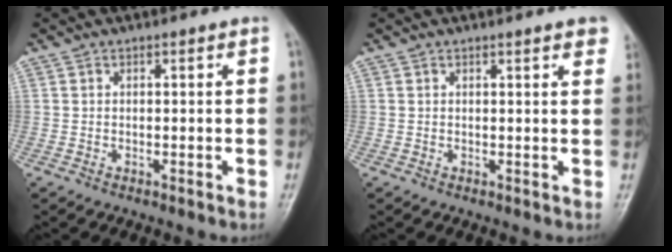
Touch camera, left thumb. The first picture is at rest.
{"total": 3.9, "force": [2.7, 0.7, 2.7], "torque": [-0.022, 0.000, 0.025]}